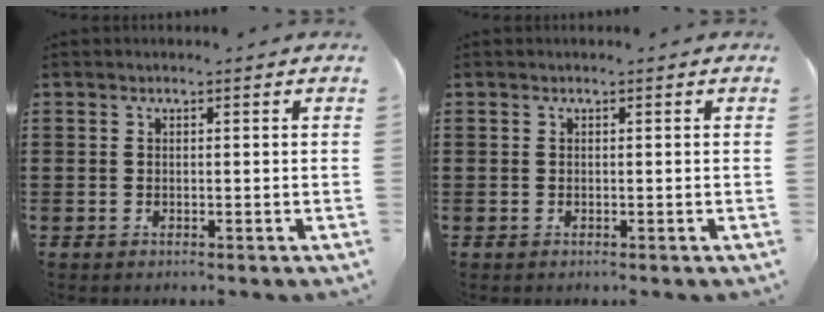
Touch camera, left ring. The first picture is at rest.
{"total": 0.0}